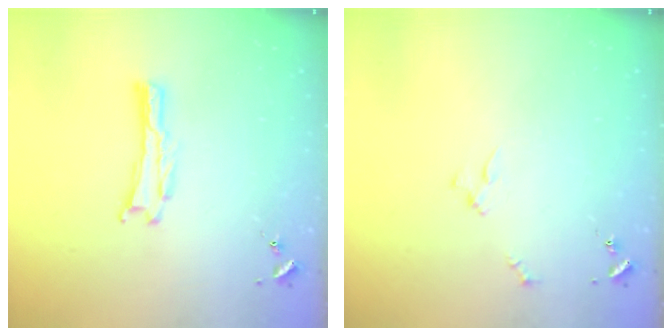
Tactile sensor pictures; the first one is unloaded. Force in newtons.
{"total": 2.0, "press": 2.0, "slide": 0.2}